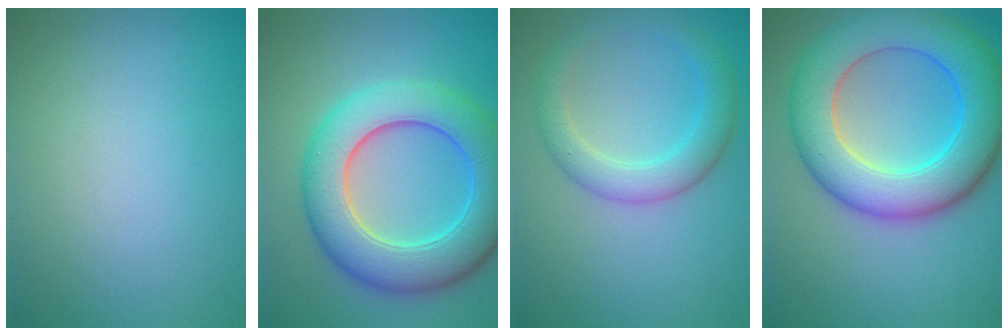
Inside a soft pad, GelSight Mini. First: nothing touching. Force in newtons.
{"total": 8.9, "press": 8.9, "slide": 0.4}
{"total": 3.6, "press": 3.6, "slide": 0.1}
{"total": 9.9, "press": 9.9, "slide": 0.3}